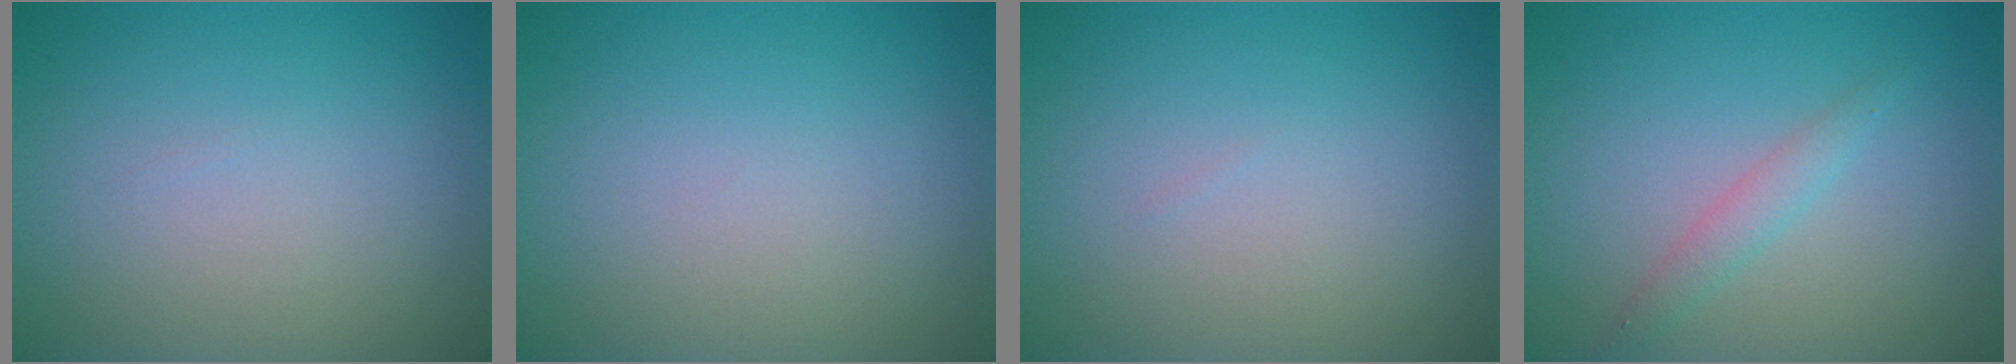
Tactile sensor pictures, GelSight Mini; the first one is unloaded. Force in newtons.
{"total": 0.0}
{"total": 0.0}
{"total": 1.5, "press": 1.5, "slide": 0.1}